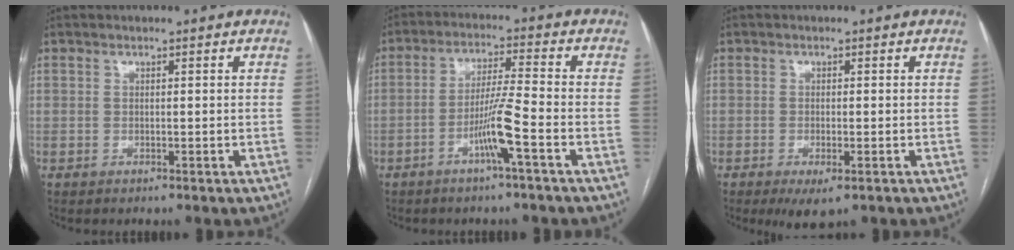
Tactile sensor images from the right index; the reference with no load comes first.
{"total": 6.8, "force": [-3.0, -0.7, 6.0], "torque": [-0.118, 0.001, -0.058]}
{"total": 4.0, "force": [-2.2, 1.1, 3.1], "torque": [-0.048, -0.008, -0.027]}